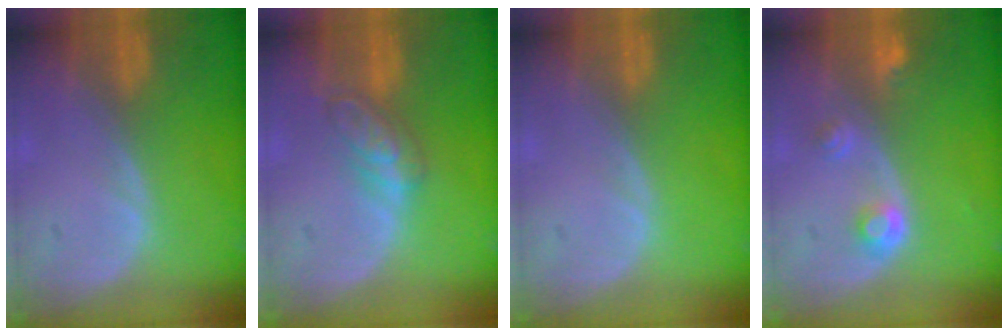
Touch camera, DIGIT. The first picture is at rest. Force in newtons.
{"total": 4.7, "press": 4.7, "slide": 0.2}
{"total": 0.0}
{"total": 3.0, "press": 2.8, "slide": 1.0}